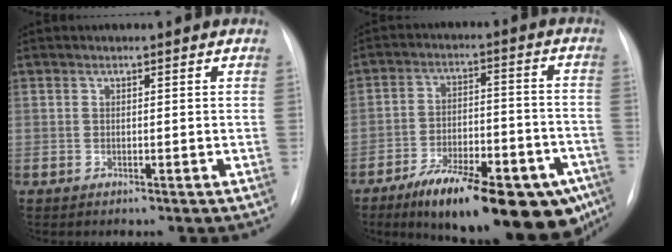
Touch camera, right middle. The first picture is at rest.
{"total": 23.0, "force": [-15.6, 7.6, 15.0], "torque": [-0.154, 0.020, -0.227]}